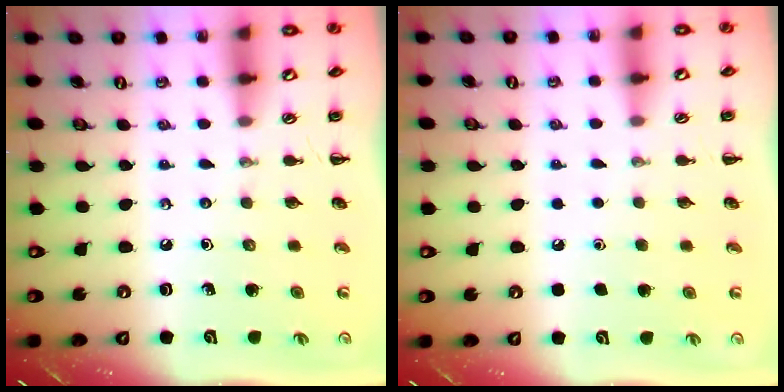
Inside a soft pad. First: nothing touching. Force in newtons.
{"total": 1.7, "press": 1.7, "slide": 0.1}